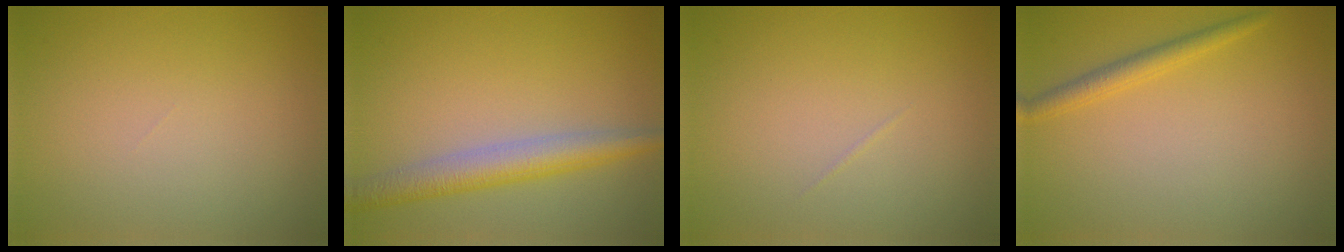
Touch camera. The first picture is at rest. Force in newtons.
{"total": 4.2, "press": 4.2, "slide": 0.1}
{"total": 0.0}
{"total": 2.0, "press": 2.0, "slide": 0.1}